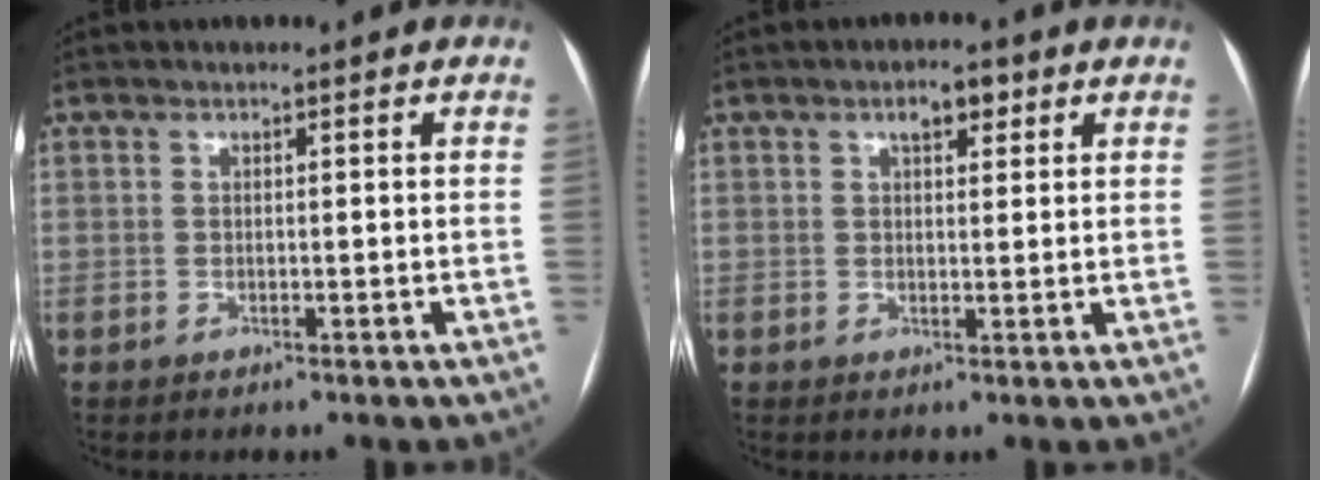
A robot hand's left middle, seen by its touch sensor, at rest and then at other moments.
{"total": 3.1, "force": [1.7, 1.4, 2.2], "torque": [-0.037, 0.009, 0.027]}